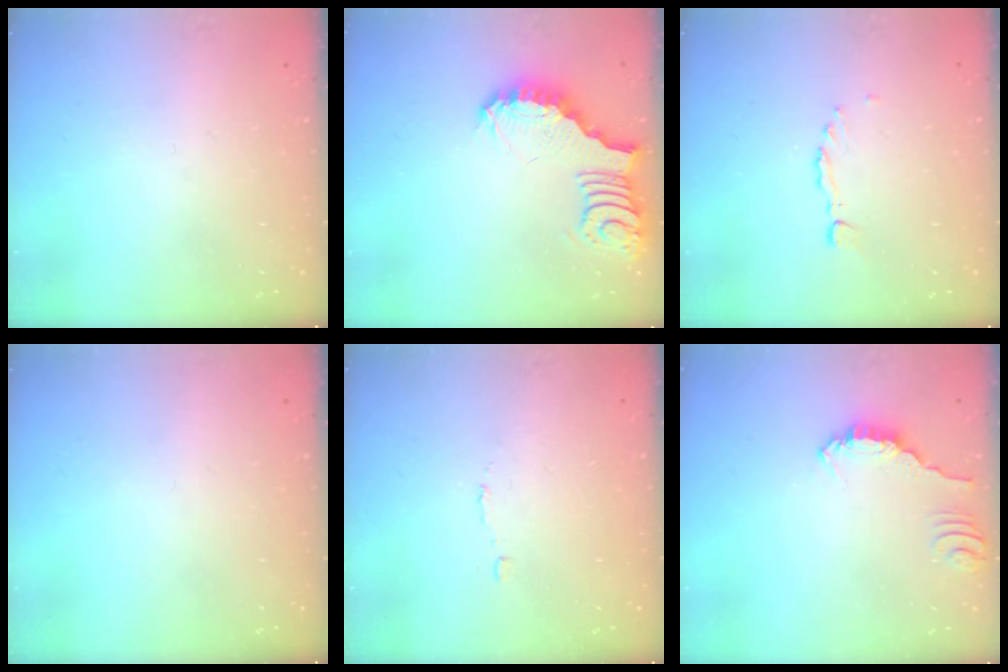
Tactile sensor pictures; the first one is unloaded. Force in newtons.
{"total": 3.7, "press": 3.6, "slide": 0.6}
{"total": 0.0}
{"total": 0.0}
{"total": 1.9, "press": 1.9, "slide": 0.1}
{"total": 1.4, "press": 1.4, "slide": 0.3}